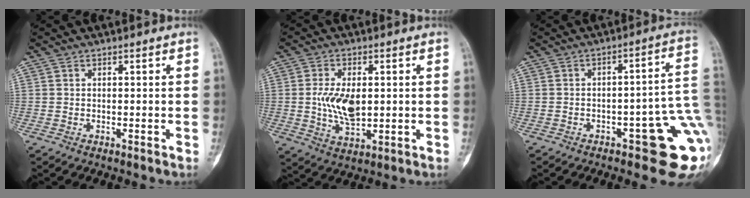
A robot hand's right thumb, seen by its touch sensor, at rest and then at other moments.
{"total": 8.8, "force": [0.3, 4.7, 7.4], "torque": [-0.137, -0.008, 0.012]}
{"total": 14.1, "force": [-4.3, 4.7, 12.6], "torque": [-0.107, 0.035, -0.045]}